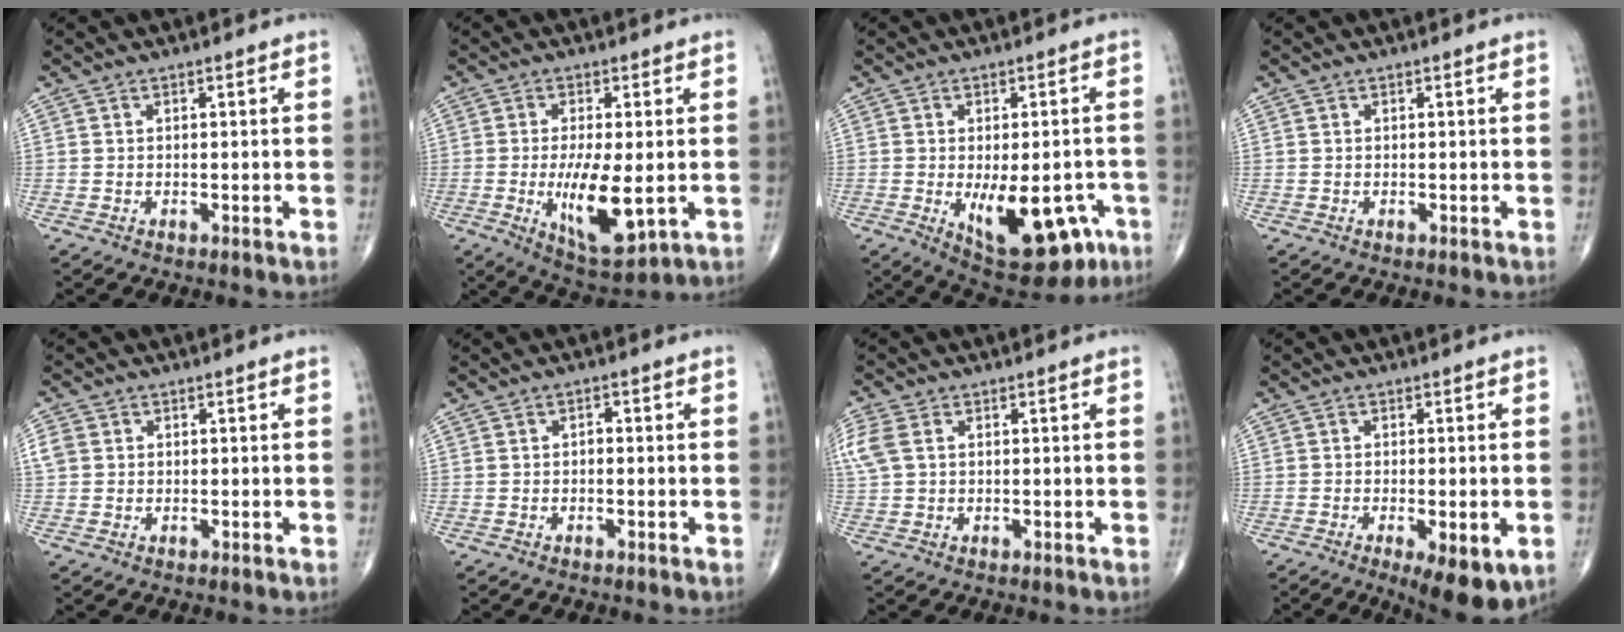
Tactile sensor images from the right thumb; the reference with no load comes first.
{"total": 11.3, "force": [-1.7, 3.9, 10.4], "torque": [-0.176, -0.022, -0.016]}
{"total": 15.9, "force": [-5.3, 7.7, 12.9], "torque": [-0.160, 0.003, -0.053]}
{"total": 0.0}
{"total": 2.7, "force": [0.4, 2.4, 1.2], "torque": [-0.027, 0.010, 0.010]}
{"total": 1.0, "force": [-0.1, 0.6, 0.8], "torque": [-0.010, 0.004, -0.004]}
{"total": 5.9, "force": [1.3, 4.0, 4.2], "torque": [-0.130, 0.017, 0.031]}
{"total": 9.5, "force": [-3.8, 3.2, 8.1], "torque": [-0.111, -0.013, -0.051]}